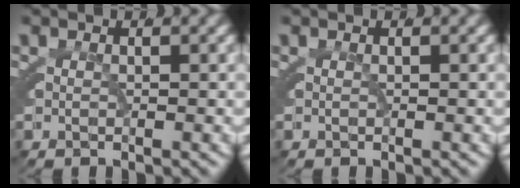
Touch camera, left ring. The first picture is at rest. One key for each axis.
{"total": 0.0}